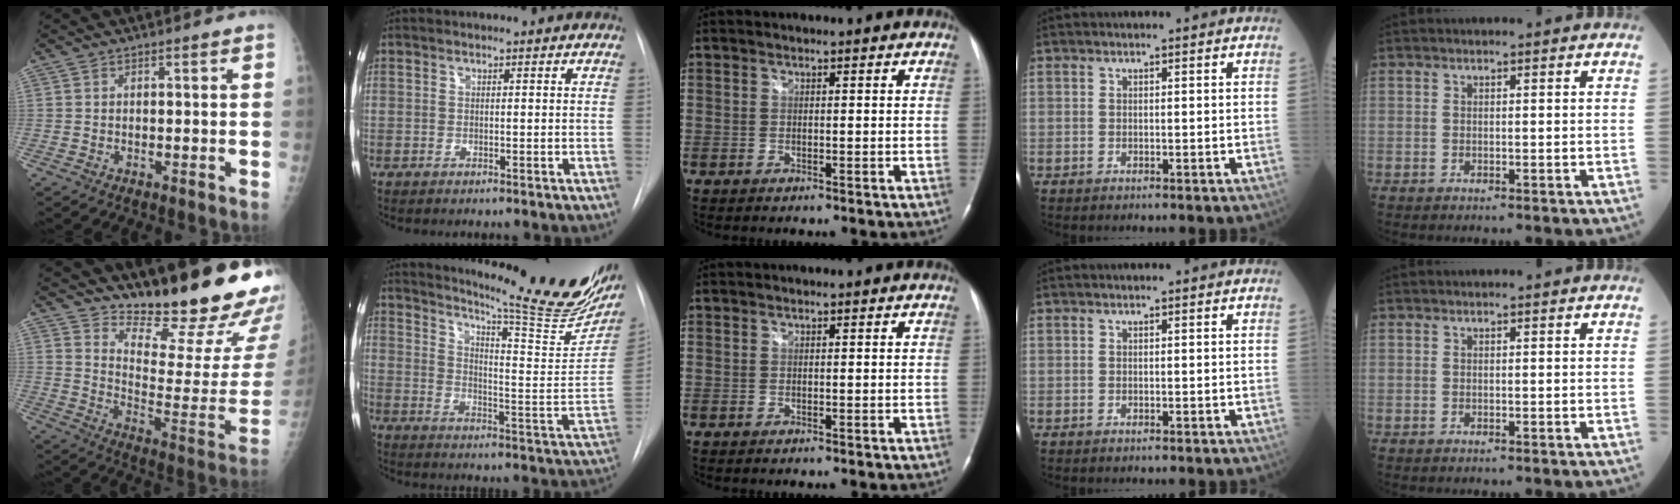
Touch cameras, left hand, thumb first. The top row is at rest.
{"thumb": {"total": 23.2, "force": [18.2, 5.2, 13.5], "torque": [-0.160, -0.142, 0.257]}, "index": {"total": 23.9, "force": [20.1, 2.2, 12.8], "torque": [-0.193, -0.077, 0.256]}}